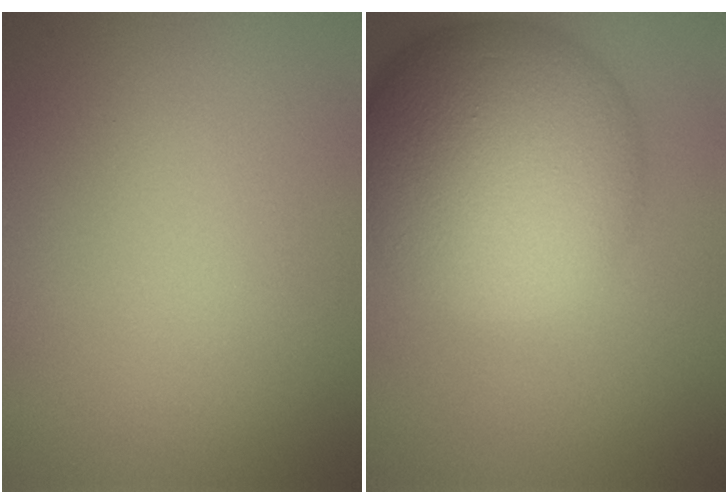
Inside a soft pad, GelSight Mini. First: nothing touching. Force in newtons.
{"total": 14.3, "press": 14.3, "slide": 0.2}